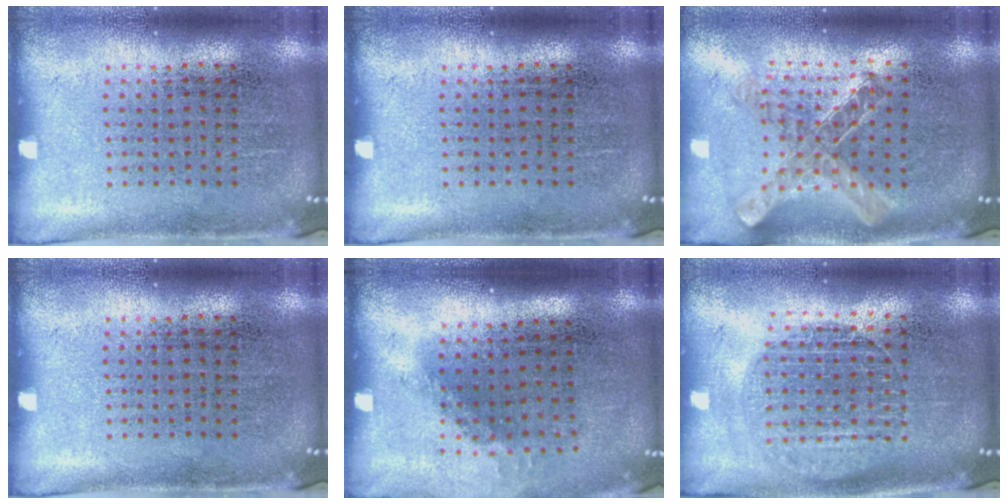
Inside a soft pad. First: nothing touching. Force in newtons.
{"total": 0.0}
{"total": 1.1, "press": 1.1, "slide": 0.2}
{"total": 0.0}
{"total": 1.2, "press": 0.9, "slide": 0.9}
{"total": 1.6, "press": 1.4, "slide": 0.7}